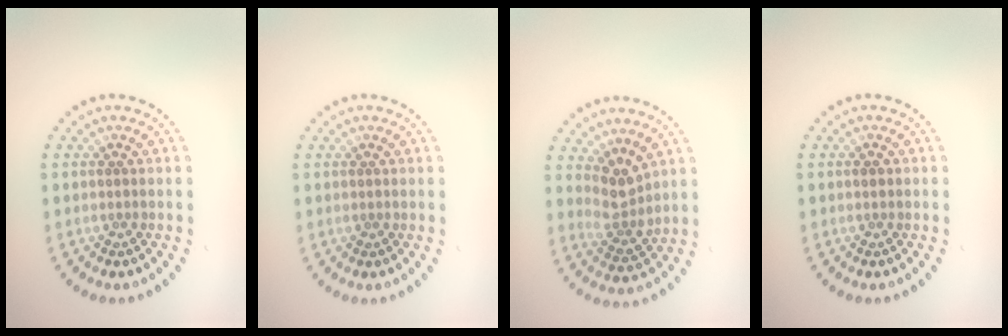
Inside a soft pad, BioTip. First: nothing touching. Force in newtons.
{"total": 0.0}
{"total": 2.7, "press": 2.1, "slide": 1.8}
{"total": 0.9, "press": 0.9, "slide": 0.2}